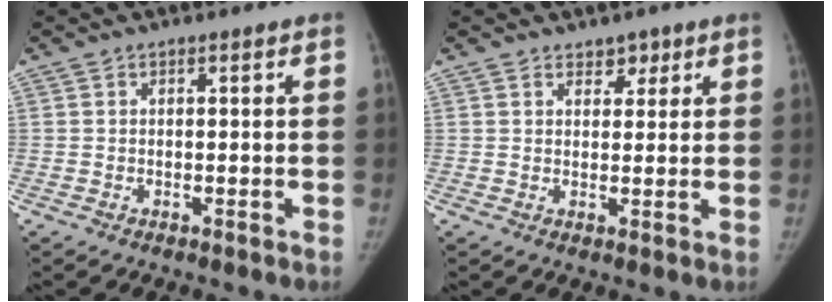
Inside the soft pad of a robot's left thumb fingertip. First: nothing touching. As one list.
[{"total": 2.8, "force": [1.9, 1.9, 1.0], "torque": [0.010, -0.011, 0.027]}]